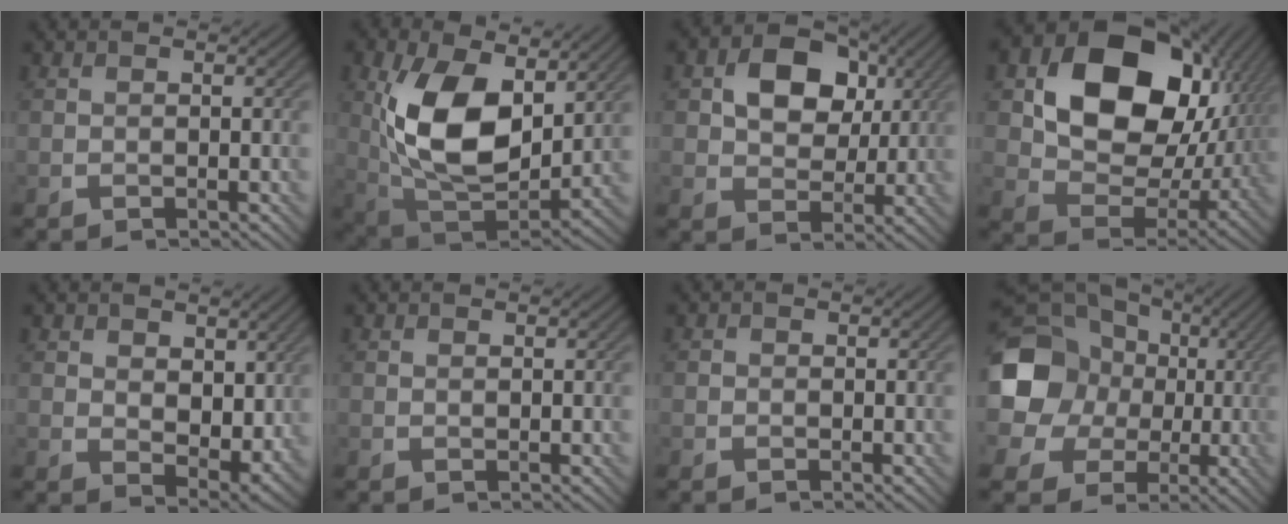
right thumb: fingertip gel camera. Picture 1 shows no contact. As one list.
[{"total": 14.4, "force": [3.4, 8.4, 11.2], "torque": [-0.233, -0.011, 0.070]}, {"total": 9.2, "force": [2.6, 6.8, 5.6], "torque": [-0.099, 0.009, 0.032]}, {"total": 17.4, "force": [4.9, 12.5, 11.1], "torque": [-0.202, -0.013, 0.103]}, {"total": 6.4, "force": [2.4, 4.3, 4.1], "torque": [-0.085, -0.014, 0.042]}, {"total": 0.0}, {"total": 0.6, "force": [-0.1, 0.6, 0.1], "torque": [0.002, -0.004, -0.004]}, {"total": 18.9, "force": [1.9, 16.9, 8.3], "torque": [-0.211, 0.003, -0.003]}]